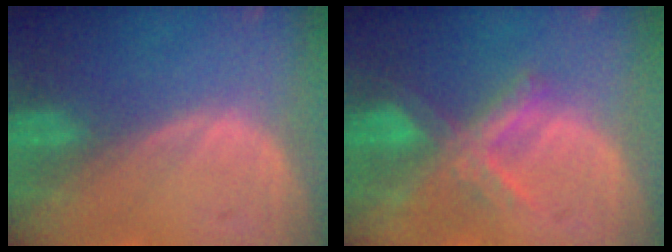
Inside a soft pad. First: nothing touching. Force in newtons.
{"total": 7.3, "press": 6.2, "slide": 3.8}